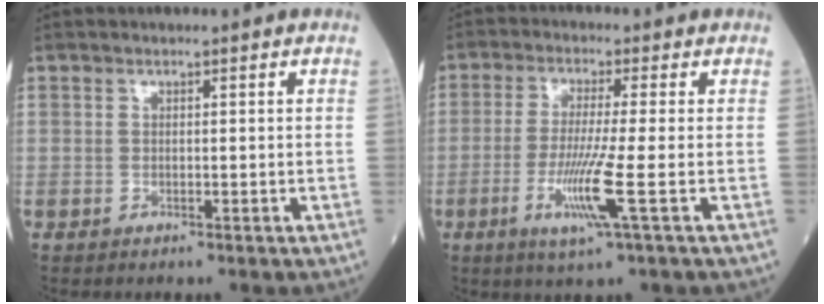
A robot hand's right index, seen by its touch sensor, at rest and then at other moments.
{"total": 7.7, "force": [-2.4, -1.0, 7.2], "torque": [-0.146, -0.023, -0.050]}